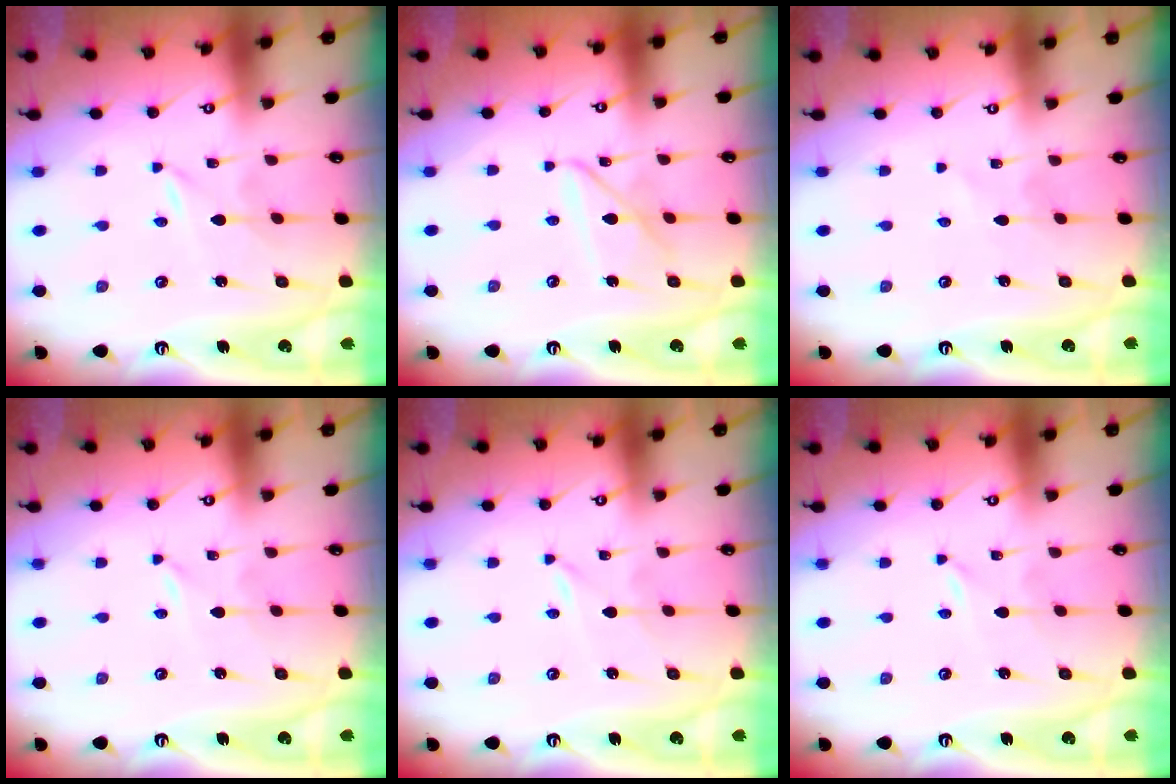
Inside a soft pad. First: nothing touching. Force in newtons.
{"total": 8.1, "press": 8.1, "slide": 0.5}
{"total": 0.6, "press": 0.6, "slide": 0.1}
{"total": 0.0}
{"total": 0.0}
{"total": 0.0}